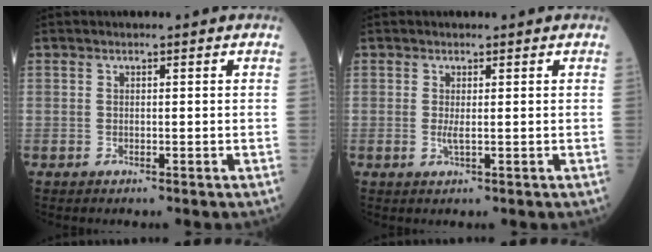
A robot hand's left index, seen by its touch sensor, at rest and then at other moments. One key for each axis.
{"total": 1.0, "fx": 0.0, "fy": 0.1, "fz": 1.0, "tx": -0.024, "ty": -0.001, "tz": 0.002}